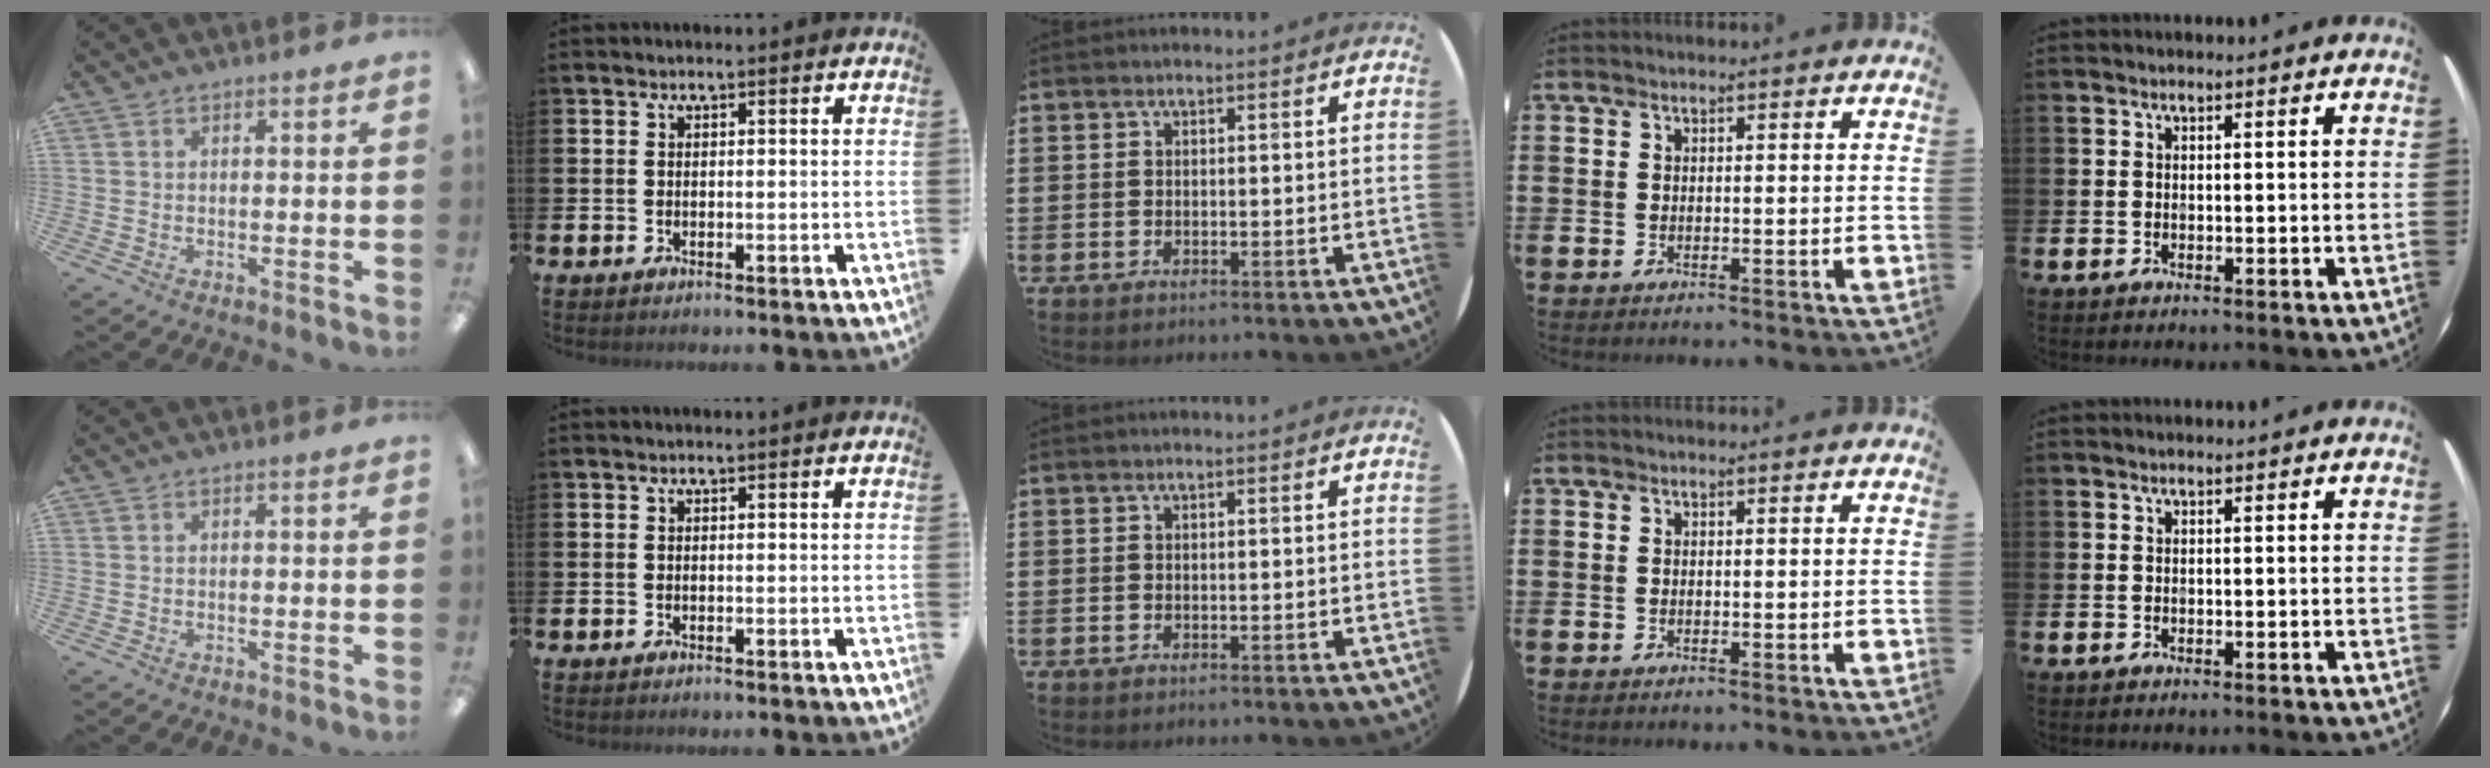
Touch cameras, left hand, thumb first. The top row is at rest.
{}